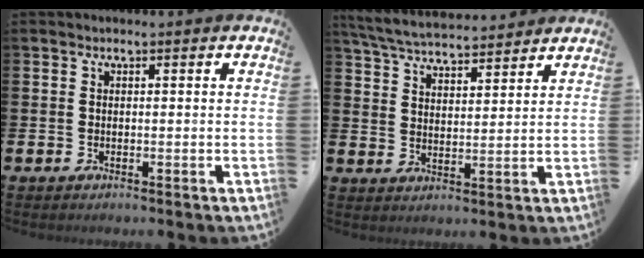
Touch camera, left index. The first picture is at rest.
{"total": 5.8, "force": [5.7, 0.6, 1.0], "torque": [-0.046, -0.030, 0.102]}